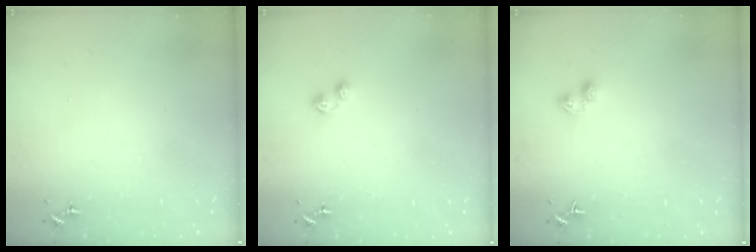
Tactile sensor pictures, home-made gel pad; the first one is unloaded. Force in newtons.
{"total": 4.4, "press": 4.3, "slide": 0.5}
{"total": 4.9, "press": 4.9, "slide": 0.6}